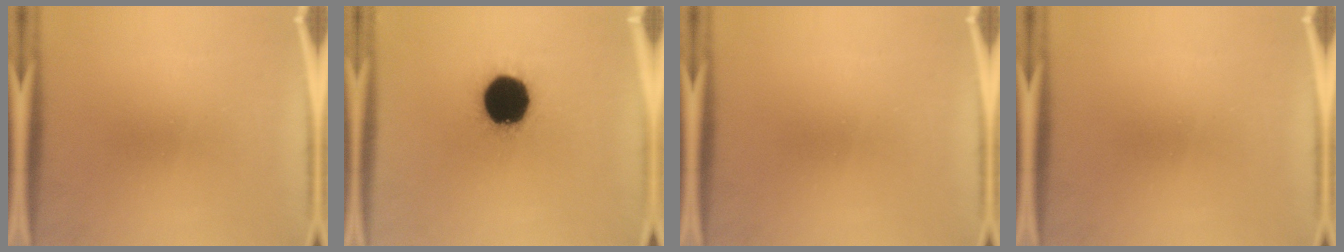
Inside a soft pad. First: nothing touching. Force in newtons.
{"total": 19.9}
{"total": 0.0}
{"total": 0.0}